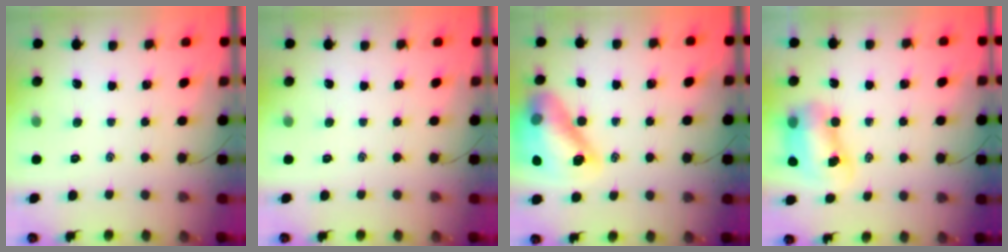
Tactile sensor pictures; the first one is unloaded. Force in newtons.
{"total": 0.0}
{"total": 17.4, "press": 17.4, "slide": 1.4}
{"total": 8.1, "press": 7.9, "slide": 1.3}